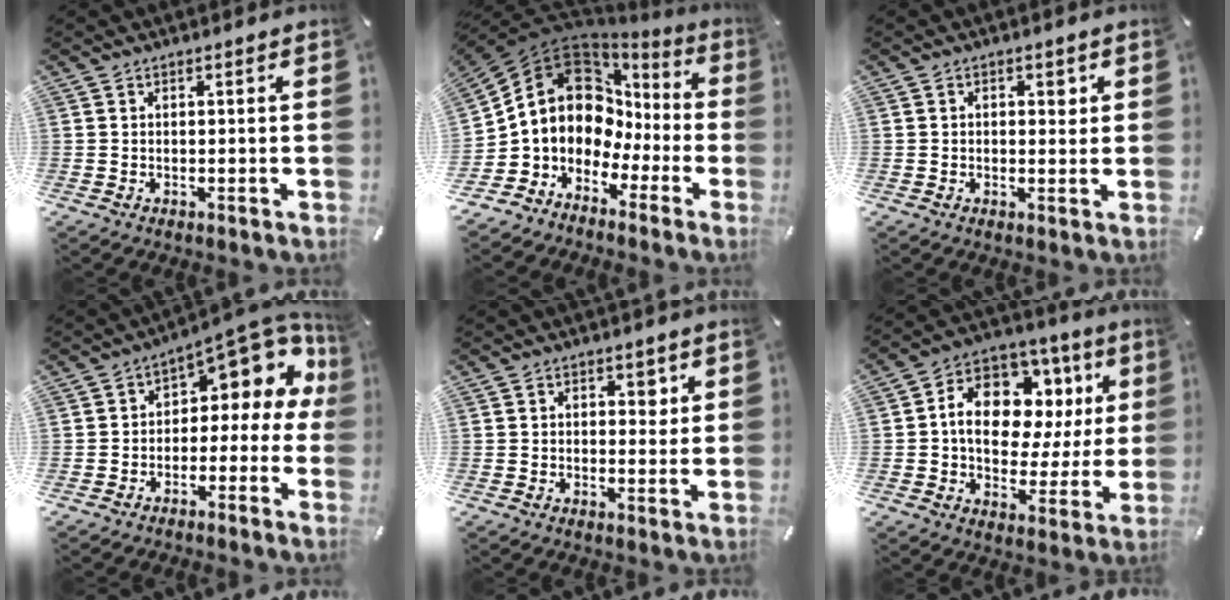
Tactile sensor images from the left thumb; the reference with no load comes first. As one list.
[{"total": 13.4, "force": [3.2, 11.3, 6.4], "torque": [-0.142, -0.036, 0.059]}, {"total": 2.3, "force": [0.5, 1.6, 1.7], "torque": [-0.011, -0.002, 0.000]}, {"total": 9.6, "force": [5.6, 4.6, 6.3], "torque": [-0.088, -0.049, 0.093]}, {"total": 3.2, "force": [0.7, 2.2, 2.1], "torque": [-0.013, -0.004, 0.003]}, {"total": 15.0, "force": [3.3, 10.7, 9.9], "torque": [-0.161, -0.014, 0.063]}]